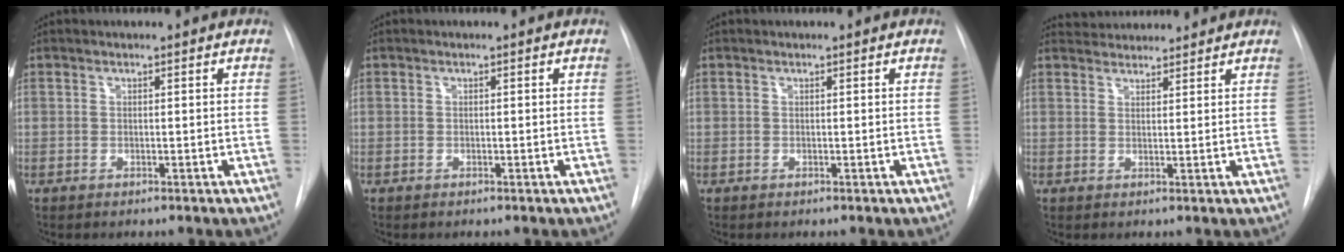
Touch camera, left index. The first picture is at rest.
{"total": 0.0}
{"total": 0.0}
{"total": 5.9, "force": [5.8, 1.2, 0.6], "torque": [-0.008, 0.032, 0.081]}